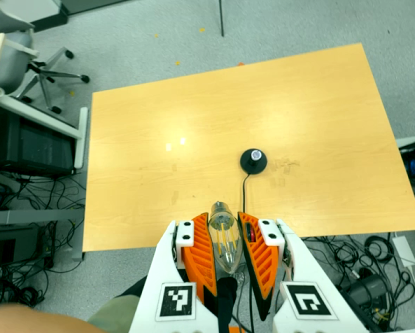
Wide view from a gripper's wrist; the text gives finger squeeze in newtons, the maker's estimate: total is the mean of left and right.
{"total": 18.8, "left": 19.9, "right": 17.6}